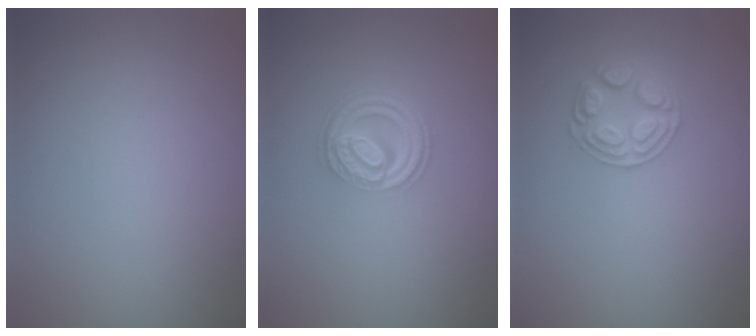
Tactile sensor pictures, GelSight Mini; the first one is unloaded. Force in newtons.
{"total": 4.6, "press": 3.3, "slide": 3.2}
{"total": 2.7, "press": 2.7, "slide": 0.3}